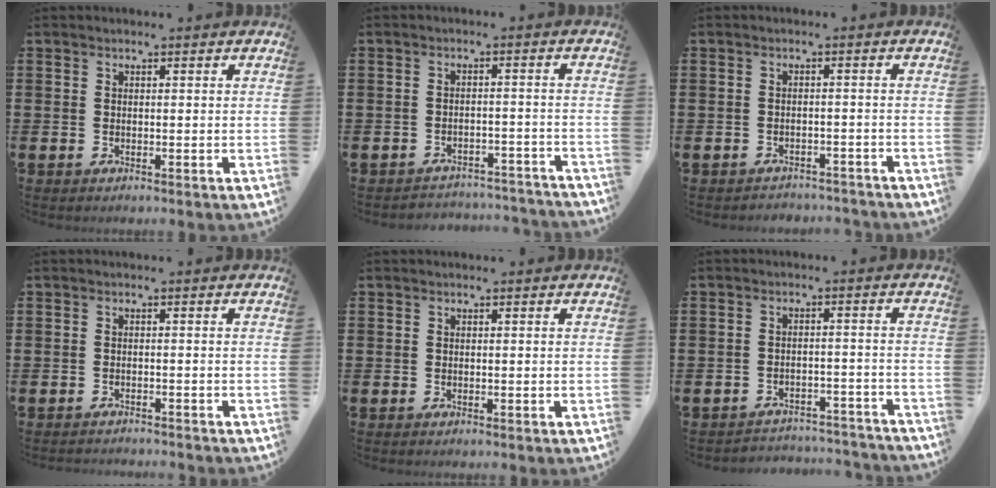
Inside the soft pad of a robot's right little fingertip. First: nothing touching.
{"total": 2.6, "force": [-2.6, 0.2, -0.2], "torque": [-0.005, 0.003, -0.058]}
{"total": 1.7, "force": [-1.6, 0.1, -0.2], "torque": [-0.004, 0.003, -0.037]}
{"total": 0.9, "force": [-0.9, -0.1, -0.1], "torque": [0.001, 0.000, -0.019]}
{"total": 0.0}
{"total": 2.9, "force": [-2.9, 0.2, -0.1], "torque": [-0.005, 0.003, -0.063]}